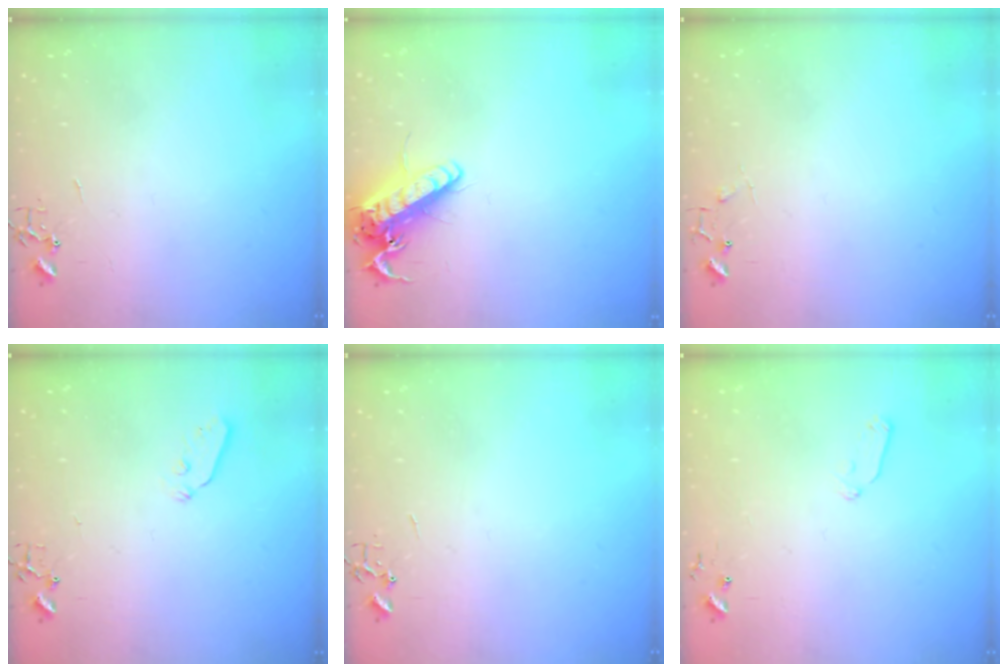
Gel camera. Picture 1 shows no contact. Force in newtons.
{"total": 14.6, "press": 14.4, "slide": 2.4}
{"total": 5.7, "press": 5.7, "slide": 0.2}
{"total": 4.4, "press": 4.3, "slide": 0.8}
{"total": 0.0}
{"total": 6.0, "press": 5.9, "slide": 1.0}